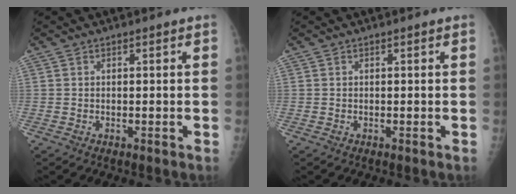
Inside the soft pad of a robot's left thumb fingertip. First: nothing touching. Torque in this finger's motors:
{"motor_torque": [0.02, 0.02, -0.05, -0.09, 0.00]}